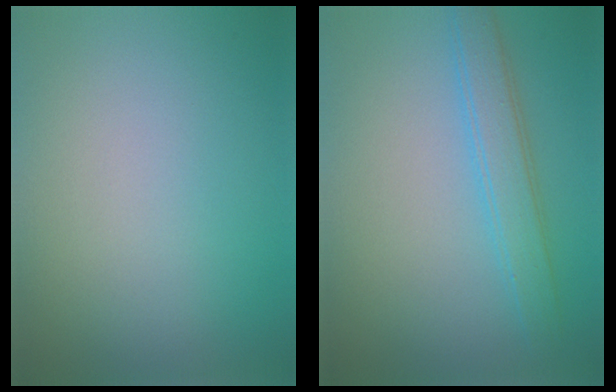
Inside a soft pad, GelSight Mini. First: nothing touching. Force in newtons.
{"total": 2.4, "press": 2.4, "slide": 0.2}